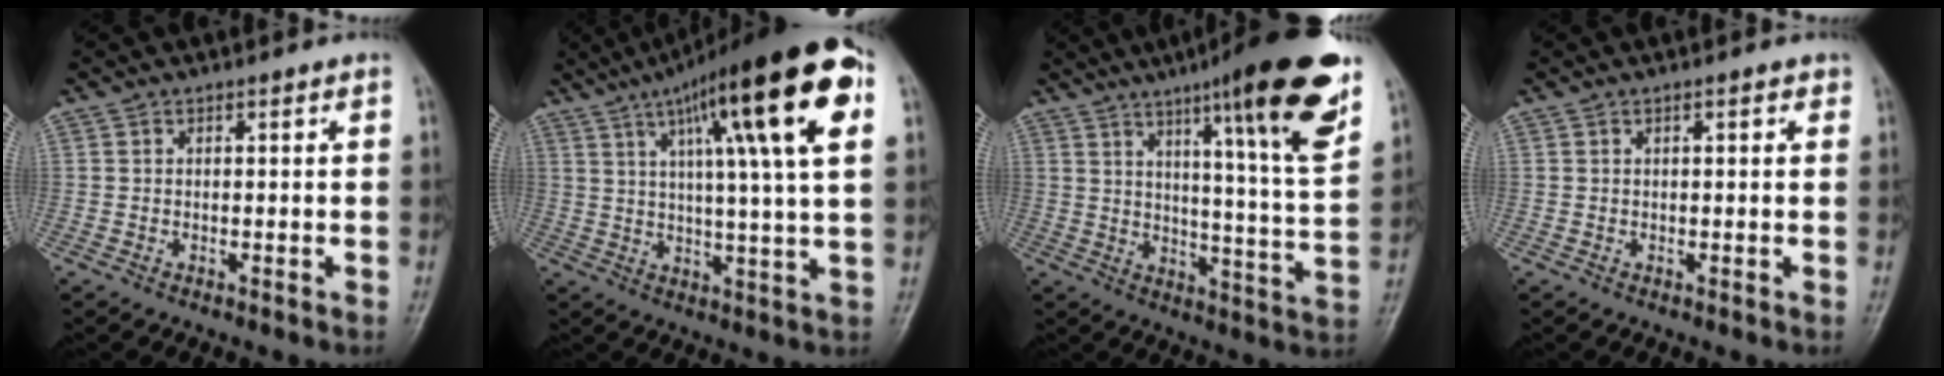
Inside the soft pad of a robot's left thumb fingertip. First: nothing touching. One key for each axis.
{"total": 22.4, "fx": 9.1, "fy": 3.5, "fz": 20.2, "tx": -0.304, "ty": 0.003, "tz": 0.132}
{"total": 20.6, "fx": 11.7, "fy": 2.1, "fz": 16.9, "tx": -0.214, "ty": -0.052, "tz": 0.169}
{"total": 1.2, "fx": 0.6, "fy": 0.5, "fz": 1.0, "tx": -0.012, "ty": 0.001, "tz": 0.006}